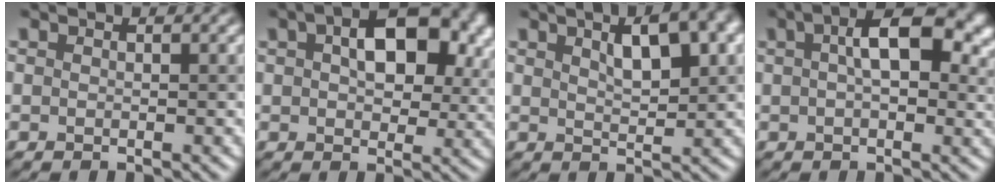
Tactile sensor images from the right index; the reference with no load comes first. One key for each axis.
{"total": 11.1, "fx": 3.7, "fy": 6.6, "fz": 8.1, "tx": -0.115, "ty": 0.013, "tz": 0.057}
{"total": 5.8, "fx": 2.9, "fy": 1.7, "fz": 4.7, "tx": -0.070, "ty": 0.010, "tz": 0.045}
{"total": 10.0, "fx": 3.1, "fy": 4.9, "fz": 8.2, "tx": -0.110, "ty": 0.016, "tz": 0.038}